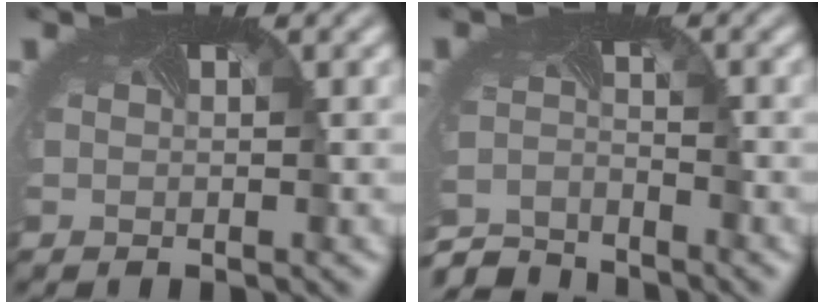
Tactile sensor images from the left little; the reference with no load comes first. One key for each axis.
{"total": 5.5, "fx": -5.5, "fy": 0.7, "fz": 0.3, "tx": -0.015, "ty": -0.024, "tz": -0.106}